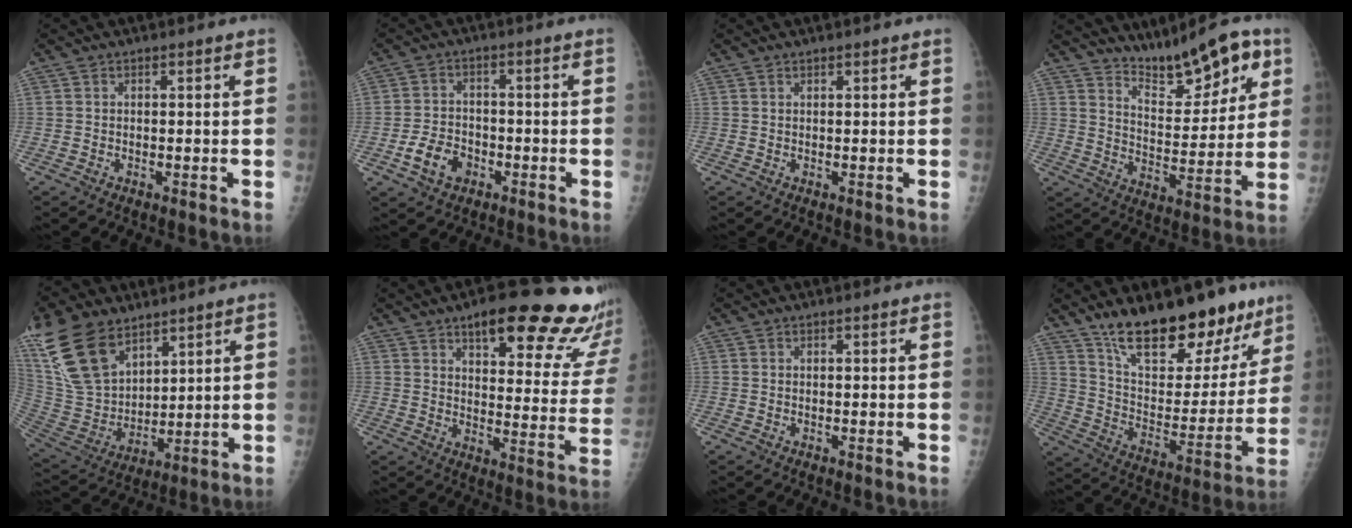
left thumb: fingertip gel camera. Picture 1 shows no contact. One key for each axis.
{"total": 6.5, "fx": -3.0, "fy": 4.6, "fz": 3.4, "tx": -0.048, "ty": 0.018, "tz": -0.050}
{"total": 0.0}
{"total": 13.7, "fx": 9.4, "fy": 4.8, "fz": 8.8, "tx": -0.099, "ty": -0.052, "tz": 0.157}
{"total": 19.2, "fx": 11.7, "fy": 10.8, "fz": 10.7, "tx": -0.206, "ty": -0.035, "tz": 0.240}
{"total": 24.7, "fx": 17.6, "fy": 7.2, "fz": 15.7, "tx": -0.163, "ty": -0.079, "tz": 0.216}
{"total": 0.0}
{"total": 23.2, "fx": 16.9, "fy": 9.8, "fz": 12.5, "tx": -0.138, "ty": -0.091, "tz": 0.270}